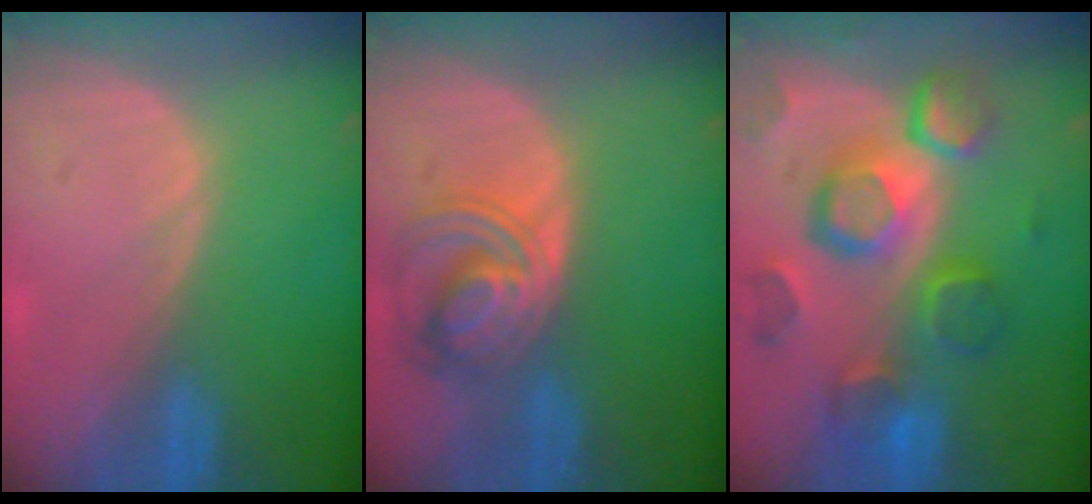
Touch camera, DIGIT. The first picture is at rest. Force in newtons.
{"total": 6.8, "press": 6.7, "slide": 1.2}
{"total": 12.5, "press": 10.8, "slide": 6.2}